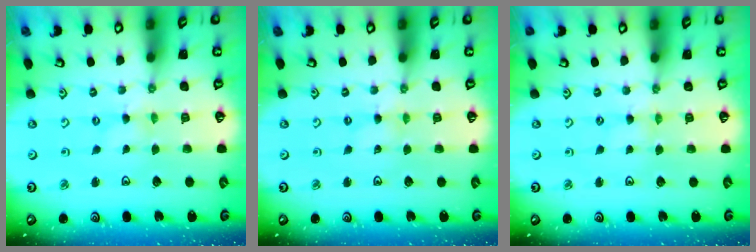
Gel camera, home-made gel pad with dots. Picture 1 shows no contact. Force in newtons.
{"total": 0.0}
{"total": 1.3, "press": 1.3, "slide": 0.3}